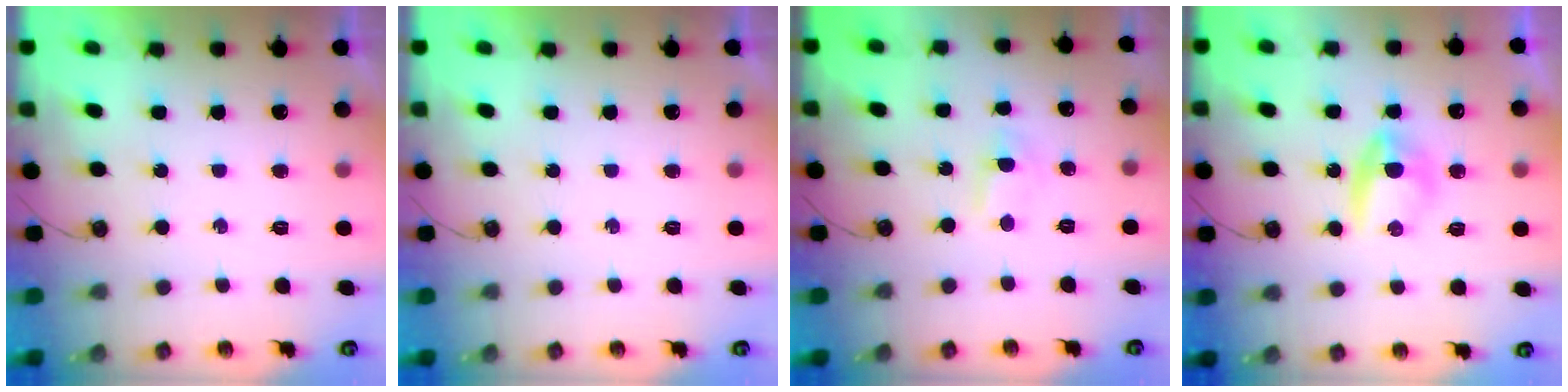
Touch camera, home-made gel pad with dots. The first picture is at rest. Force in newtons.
{"total": 0.0}
{"total": 1.0, "press": 0.9, "slide": 0.6}
{"total": 5.5, "press": 5.4, "slide": 1.2}